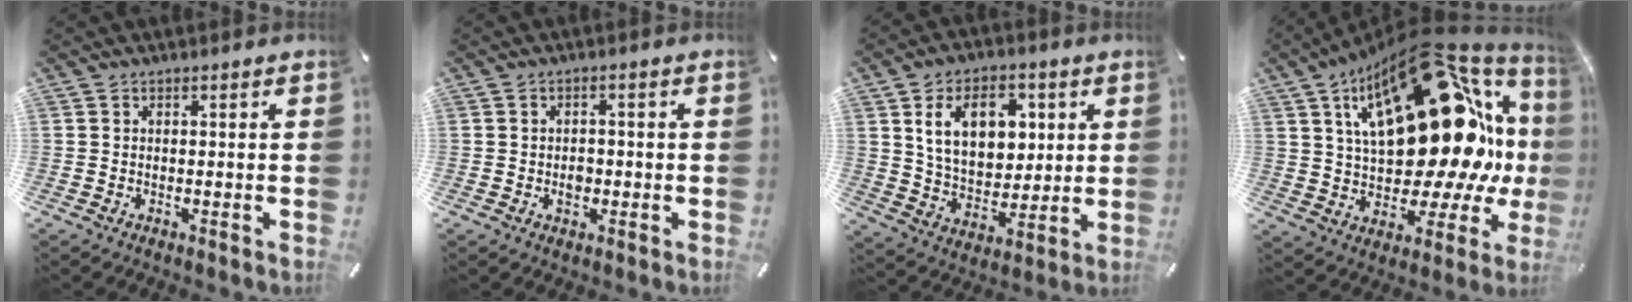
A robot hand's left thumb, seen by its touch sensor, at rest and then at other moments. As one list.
[{"total": 2.8, "force": [-0.6, 2.1, 1.8], "torque": [-0.027, 0.000, -0.013]}, {"total": 13.3, "force": [4.6, 9.4, 8.1], "torque": [-0.133, 0.001, 0.085]}, {"total": 32.9, "force": [8.8, 16.5, 27.0], "torque": [-0.410, -0.076, 0.166]}]